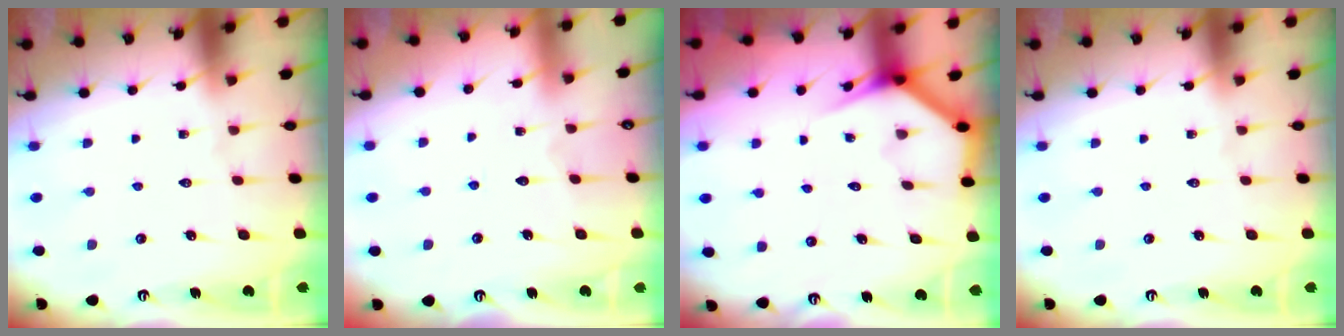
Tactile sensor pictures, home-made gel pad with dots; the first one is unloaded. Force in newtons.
{"total": 4.2, "press": 4.2, "slide": 0.3}
{"total": 3.6, "press": 3.6, "slide": 0.3}
{"total": 0.0}